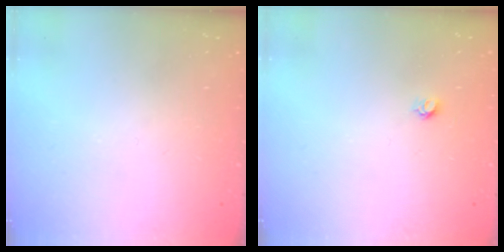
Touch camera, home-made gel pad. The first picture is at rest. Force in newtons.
{"total": 3.5, "press": 3.4, "slide": 0.4}